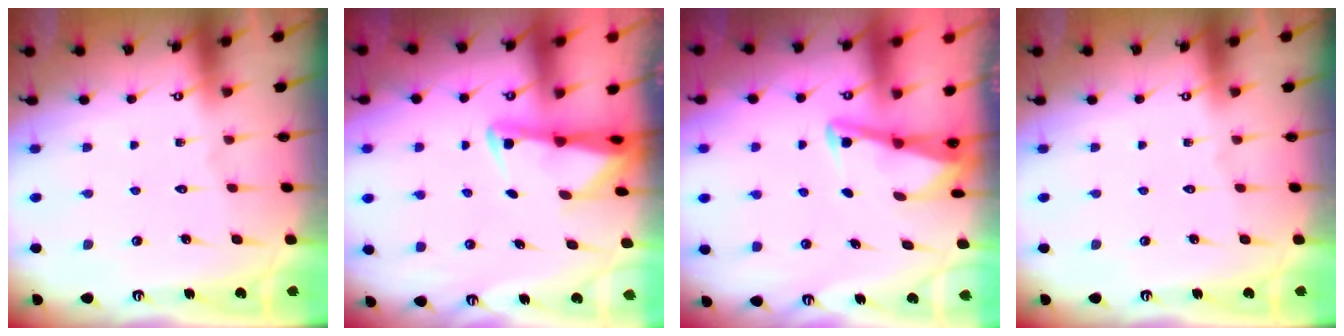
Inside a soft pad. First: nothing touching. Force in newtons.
{"total": 2.3, "press": 2.2, "slide": 0.4}
{"total": 3.4, "press": 3.4, "slide": 0.3}
{"total": 0.0}